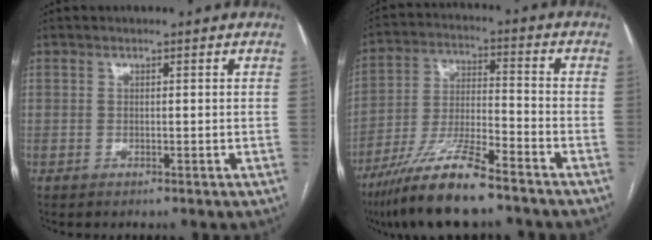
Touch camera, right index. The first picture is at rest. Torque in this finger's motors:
{"motor_torque": [1.00, -1.14, 0.43, 0.18]}